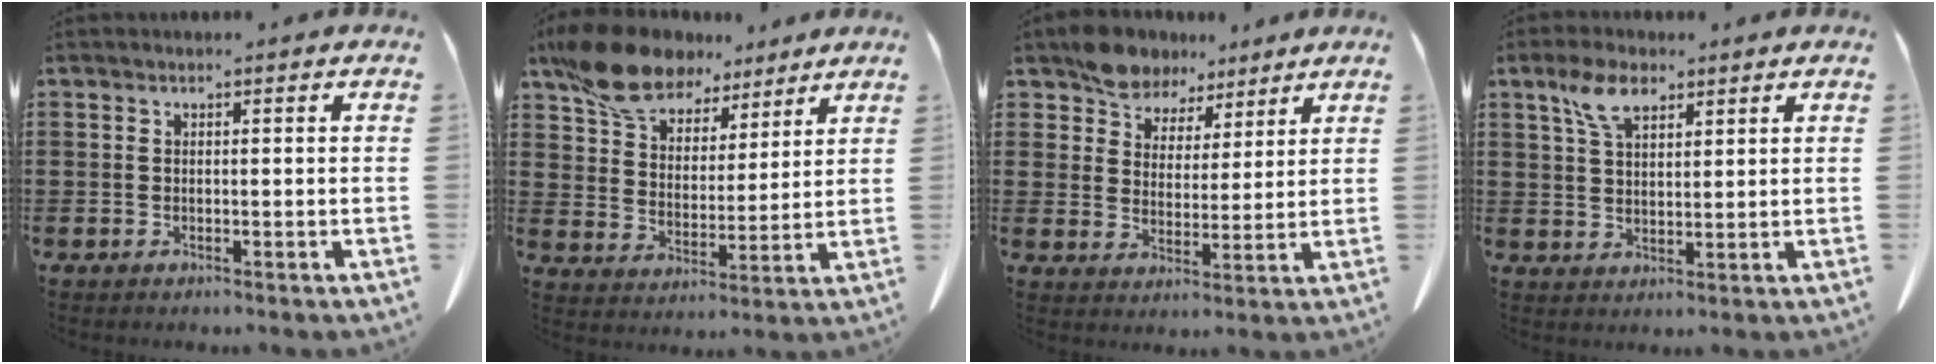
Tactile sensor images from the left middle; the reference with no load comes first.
{"total": 11.2, "force": [9.2, 4.9, 4.3], "torque": [-0.118, -0.030, 0.175]}
{"total": 7.2, "force": [6.1, 3.7, 1.1], "torque": [-0.046, -0.016, 0.118]}
{"total": 6.0, "force": [3.6, 2.7, 3.9], "torque": [-0.089, 0.007, 0.067]}